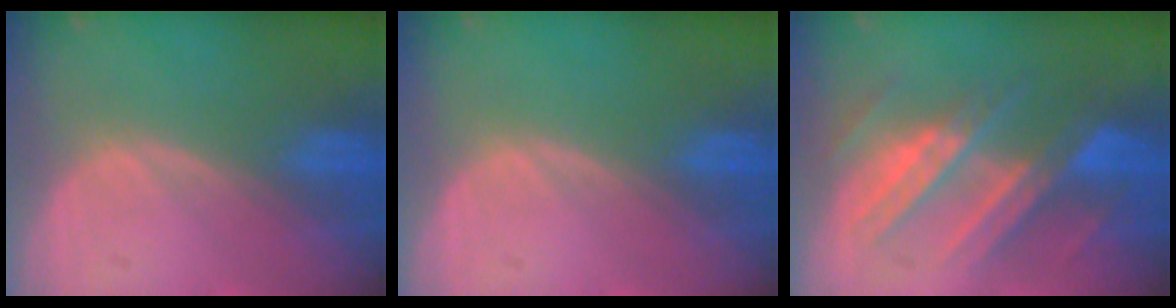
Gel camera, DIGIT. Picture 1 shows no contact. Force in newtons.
{"total": 0.0}
{"total": 8.3, "press": 8.0, "slide": 2.0}